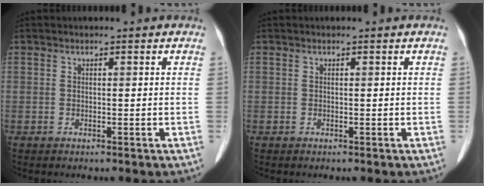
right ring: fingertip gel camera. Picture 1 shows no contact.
{"total": 0.0}